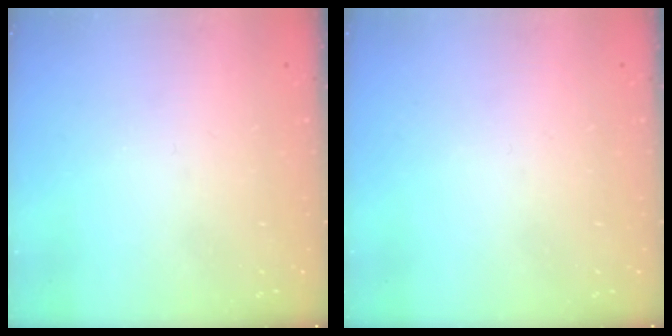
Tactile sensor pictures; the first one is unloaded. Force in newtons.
{"total": 0.0}